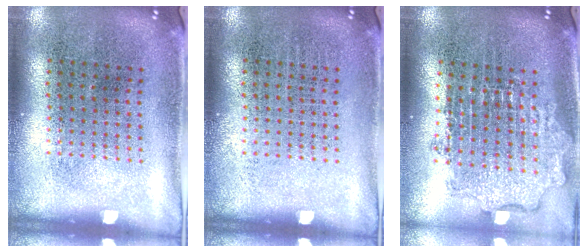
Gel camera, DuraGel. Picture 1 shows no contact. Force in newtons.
{"total": 0.0}
{"total": 1.9, "press": 1.5, "slide": 1.2}